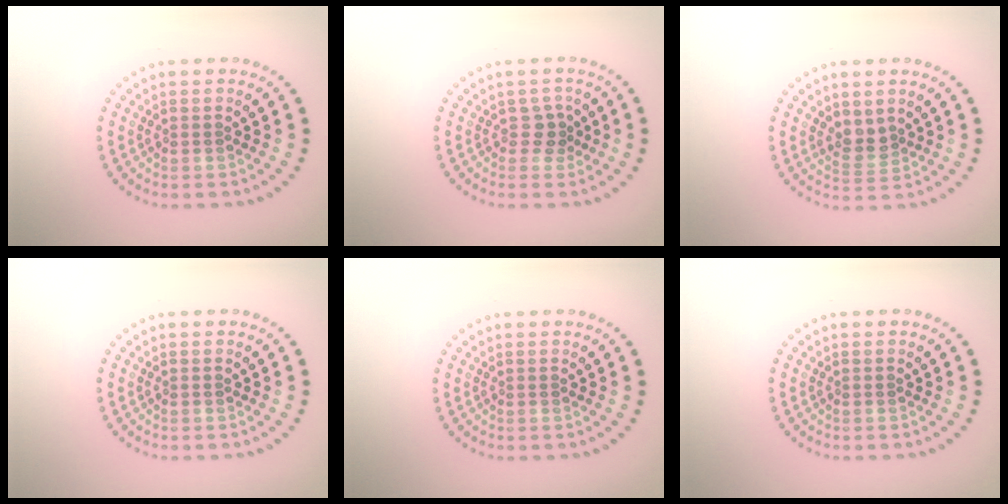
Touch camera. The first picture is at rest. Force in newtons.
{"total": 1.4, "press": 1.1, "slide": 0.9}
{"total": 2.0, "press": 1.5, "slide": 1.3}
{"total": 0.0}
{"total": 0.0}
{"total": 0.0}